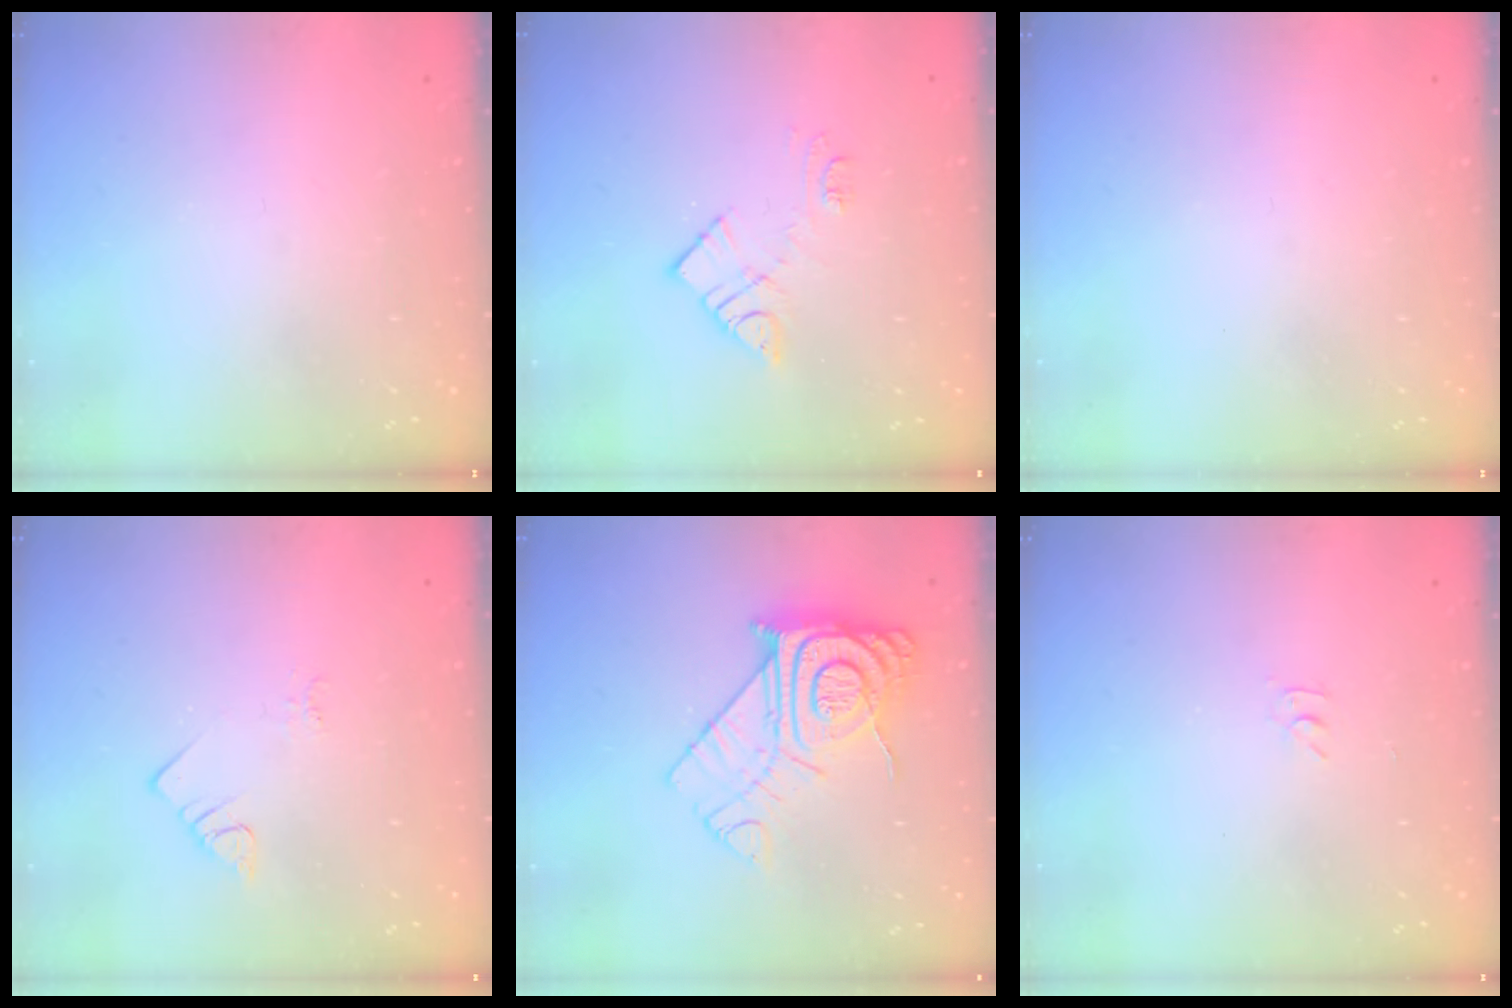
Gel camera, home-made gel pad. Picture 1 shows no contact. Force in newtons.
{"total": 10.1, "press": 10.1, "slide": 0.6}
{"total": 0.0}
{"total": 2.3, "press": 2.3, "slide": 0.4}
{"total": 13.5, "press": 13.5, "slide": 1.1}
{"total": 2.8, "press": 2.8, "slide": 0.4}